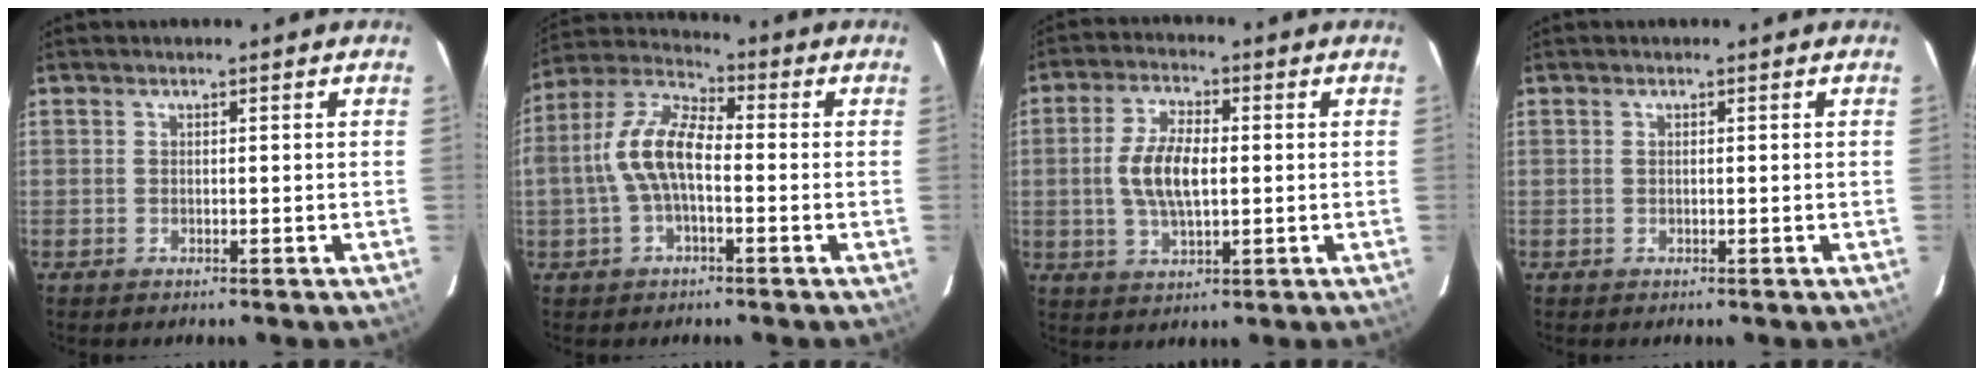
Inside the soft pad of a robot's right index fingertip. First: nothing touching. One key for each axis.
{"total": 10.6, "fx": -1.5, "fy": 5.1, "fz": 9.1, "tx": -0.196, "ty": 0.021, "tz": -0.032}
{"total": 8.8, "fx": 0.0, "fy": 3.9, "fz": 7.9, "tx": -0.156, "ty": 0.007, "tz": 0.002}
{"total": 0.0}